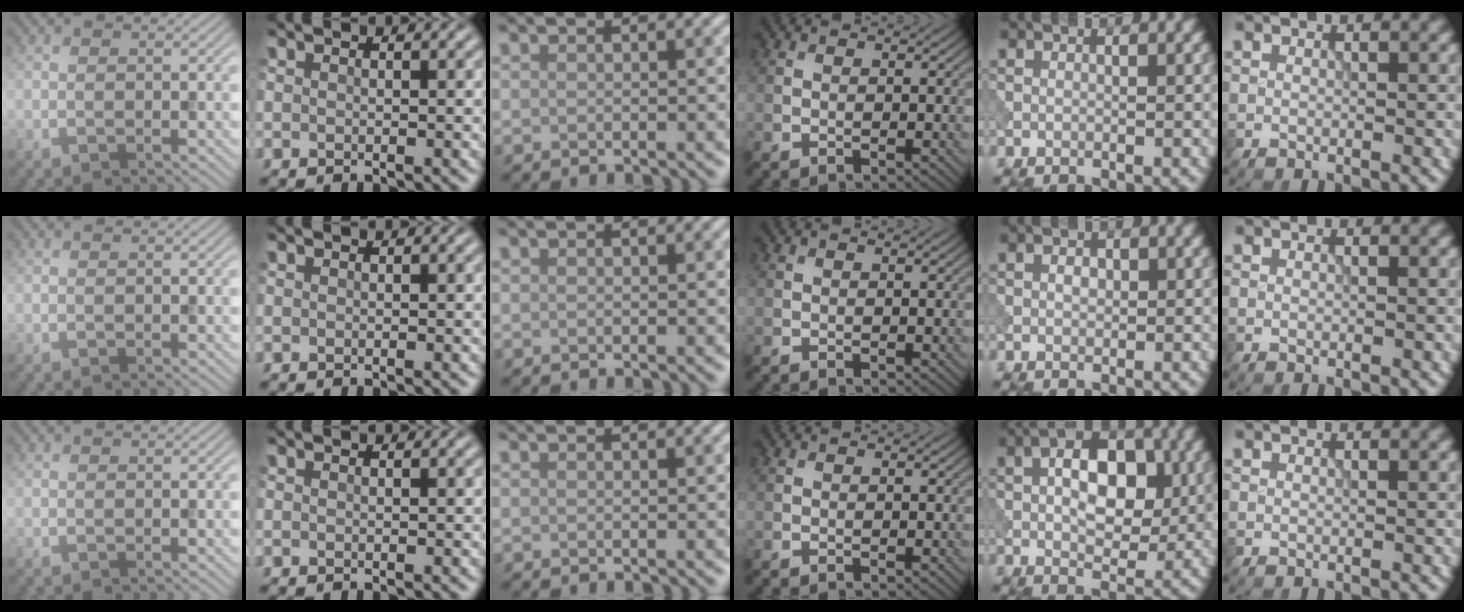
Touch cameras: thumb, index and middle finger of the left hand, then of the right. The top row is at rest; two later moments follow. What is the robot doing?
{"motion": "press", "object": "tv remote"}